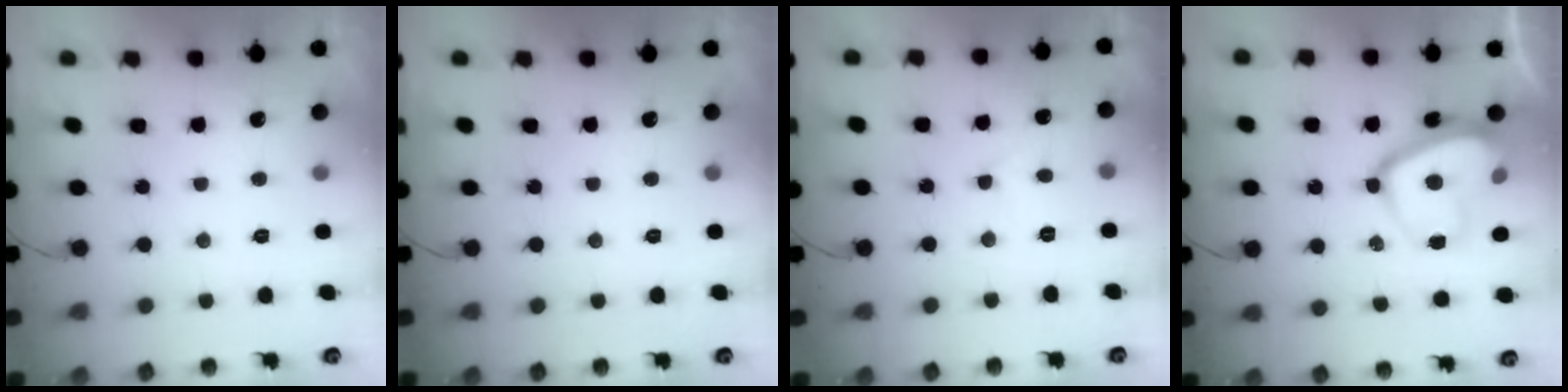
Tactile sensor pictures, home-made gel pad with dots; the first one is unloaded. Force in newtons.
{"total": 0.0}
{"total": 3.7, "press": 3.7, "slide": 0.4}
{"total": 14.8, "press": 14.7, "slide": 1.4}